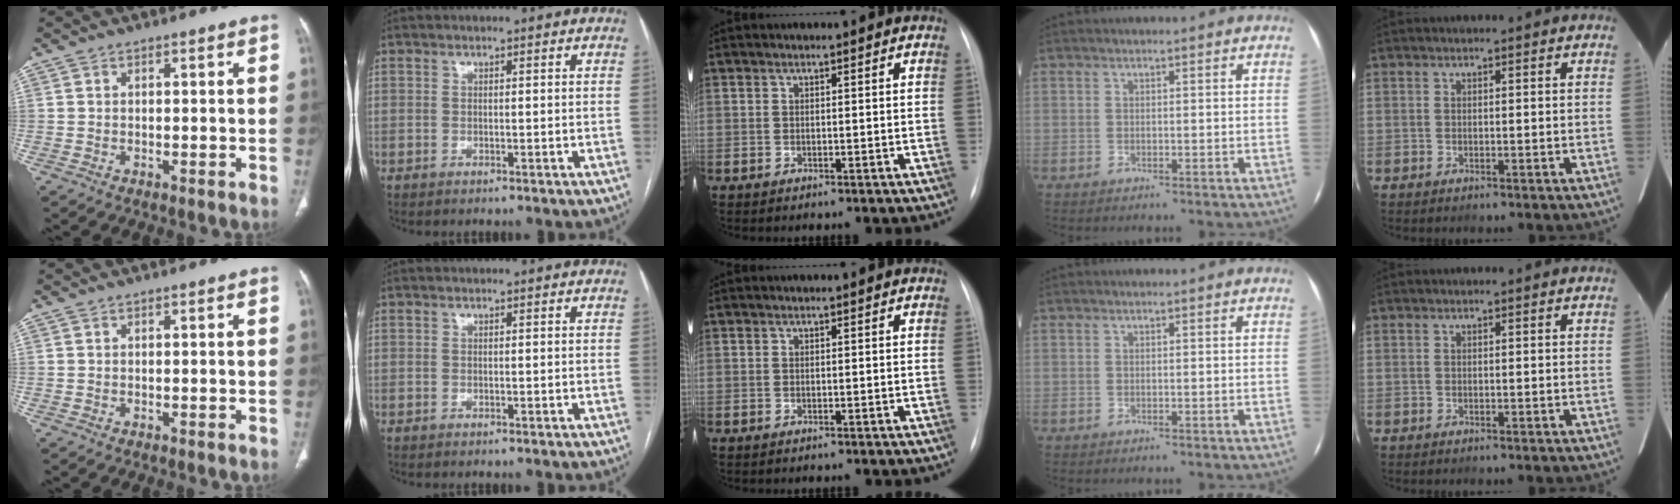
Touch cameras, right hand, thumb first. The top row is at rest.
{}